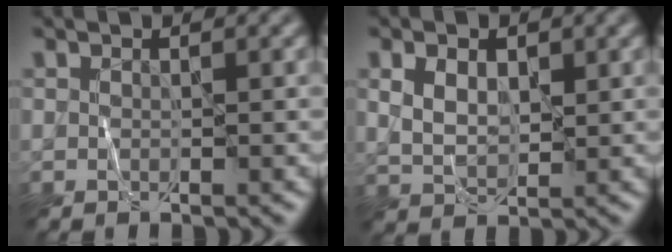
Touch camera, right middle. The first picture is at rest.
{"total": 3.3, "force": [1.1, 2.1, 2.3], "torque": [-0.048, -0.002, 0.023]}